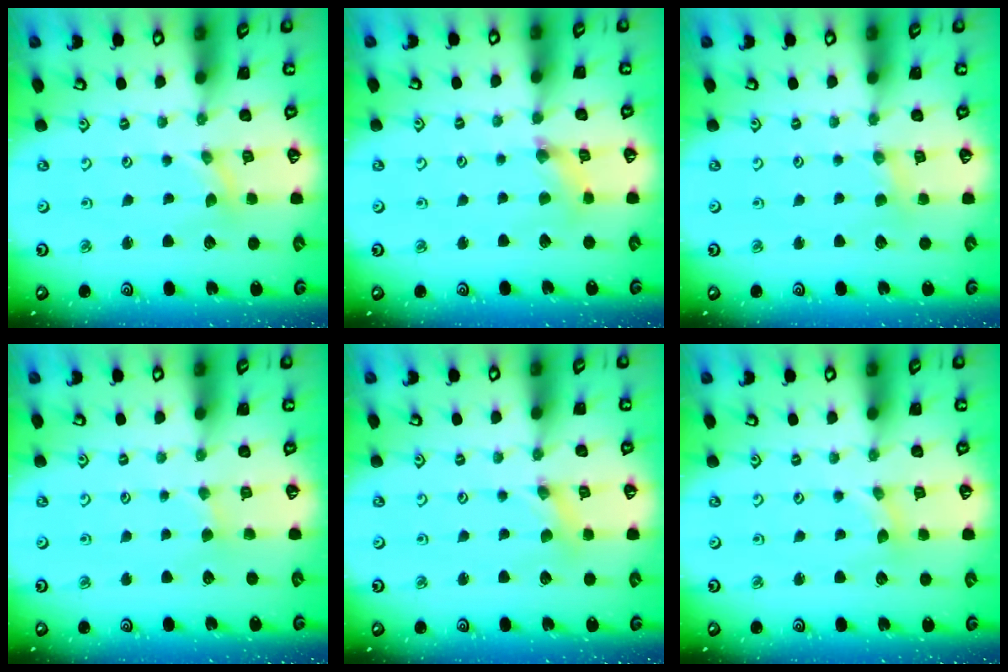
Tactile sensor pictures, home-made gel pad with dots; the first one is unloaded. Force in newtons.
{"total": 2.2, "press": 2.2, "slide": 0.4}
{"total": 2.3, "press": 2.3, "slide": 0.3}
{"total": 1.5, "press": 1.5, "slide": 0.2}
{"total": 0.8, "press": 0.8, "slide": 0.2}
{"total": 1.1, "press": 1.1, "slide": 0.1}